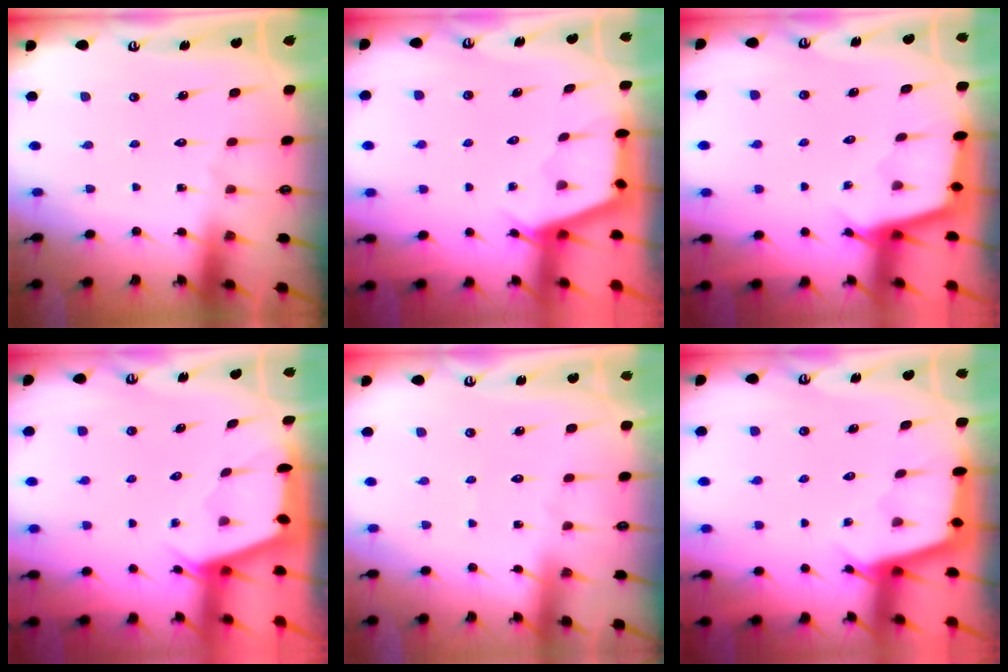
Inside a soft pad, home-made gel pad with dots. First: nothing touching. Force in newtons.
{"total": 2.8, "press": 2.8, "slide": 0.4}
{"total": 2.3, "press": 2.3, "slide": 0.2}
{"total": 2.2, "press": 2.1, "slide": 0.3}
{"total": 2.0, "press": 2.0, "slide": 0.3}
{"total": 2.9, "press": 2.8, "slide": 0.3}